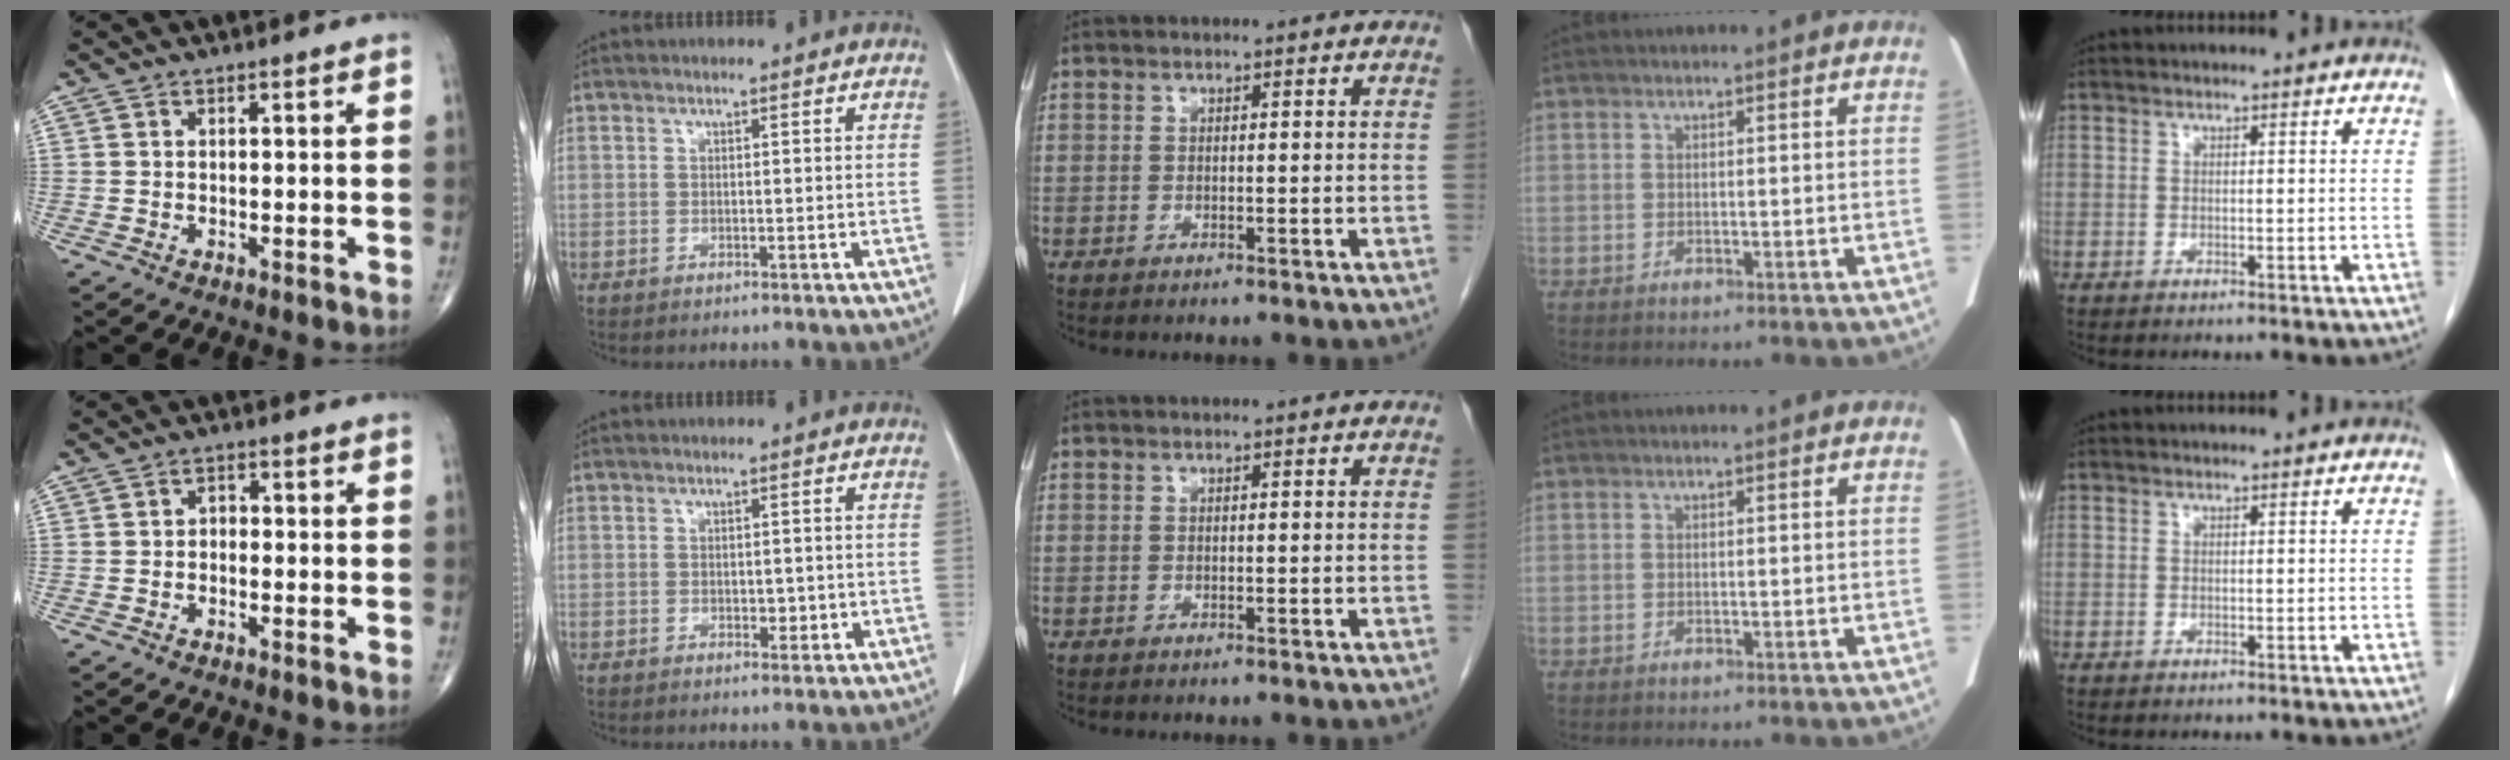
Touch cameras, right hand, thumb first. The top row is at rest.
{"thumb": {"total": 1.7, "force": [-0.6, 1.3, 1.0], "torque": [-0.003, 0.009, -0.017]}, "index": {"total": 1.7, "force": [-0.3, 1.2, 1.2], "torque": [-0.014, 0.000, 0.000]}}